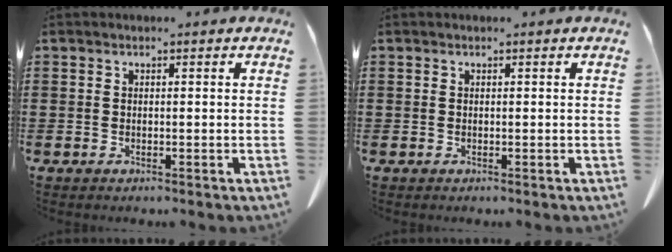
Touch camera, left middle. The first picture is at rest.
{"total": 0.0}